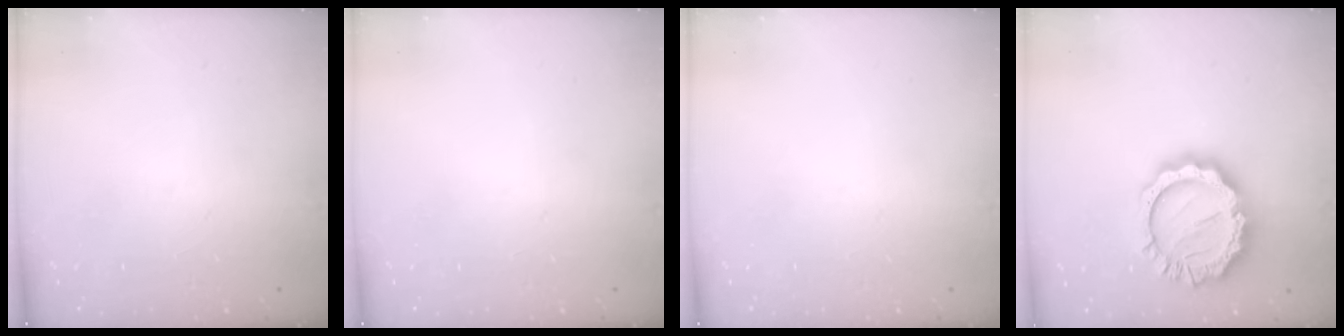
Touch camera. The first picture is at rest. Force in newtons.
{"total": 0.0}
{"total": 0.0}
{"total": 17.1, "press": 17.1, "slide": 1.2}